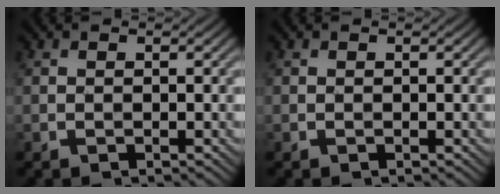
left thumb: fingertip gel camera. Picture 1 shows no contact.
{"total": 0.0}